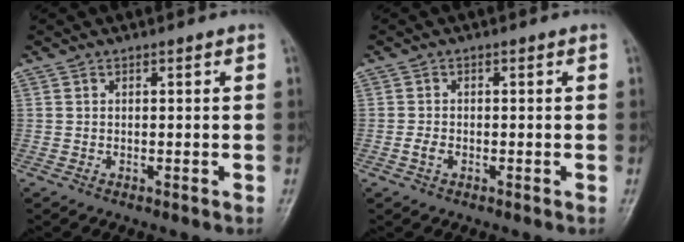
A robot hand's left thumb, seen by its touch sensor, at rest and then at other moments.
{"total": 1.7, "force": [-0.7, 1.1, 1.1], "torque": [-0.023, 0.001, -0.016]}